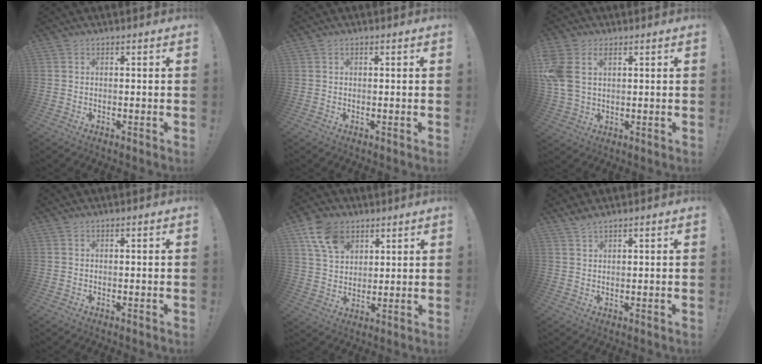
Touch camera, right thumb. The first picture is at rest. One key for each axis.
{"total": 0.0}
{"total": 8.0, "fx": 3.1, "fy": 5.4, "fz": 5.0, "tx": -0.107, "ty": -0.009, "tz": 0.061}
{"total": 0.0}
{"total": 11.9, "fx": 6.5, "fy": 8.2, "fz": 5.8, "tx": -0.101, "ty": -0.021, "tz": 0.128}
{"total": 2.2, "fx": 1.8, "fy": 0.3, "fz": 1.2, "tx": -0.021, "ty": -0.009, "tz": 0.033}